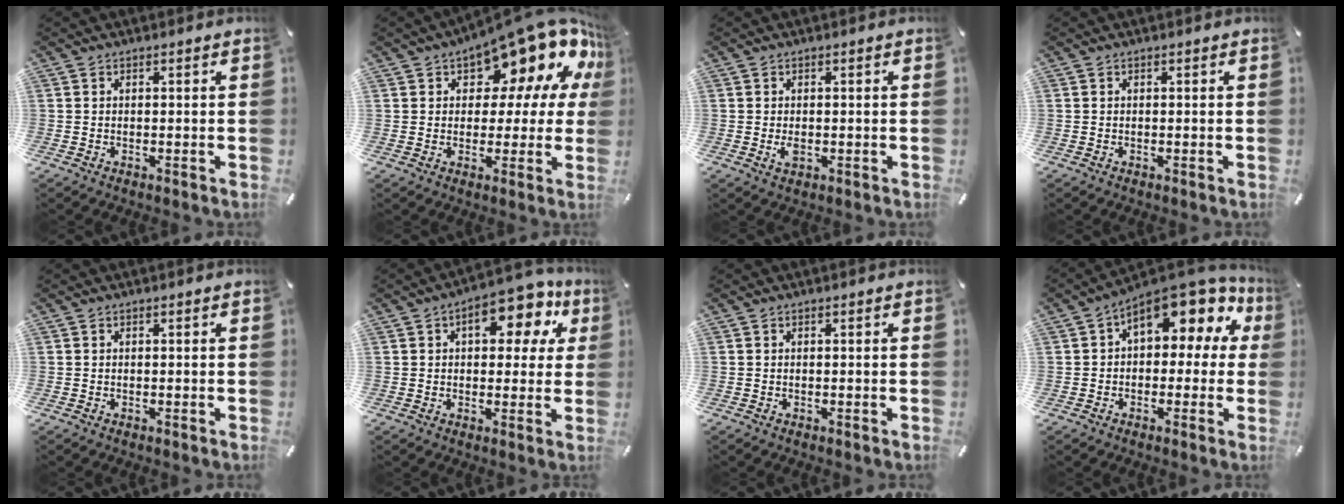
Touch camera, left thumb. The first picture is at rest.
{"total": 16.9, "force": [11.6, 7.6, 9.6], "torque": [-0.131, -0.097, 0.196]}
{"total": 2.0, "force": [-0.3, 1.2, 1.5], "torque": [-0.035, -0.003, -0.007]}
{"total": 0.0}
{"total": 0.0}
{"total": 12.3, "force": [4.9, 6.5, 9.3], "torque": [-0.115, -0.017, 0.074]}
{"total": 0.0}
{"total": 11.8, "force": [6.7, 6.2, 7.5], "torque": [-0.098, -0.051, 0.115]}